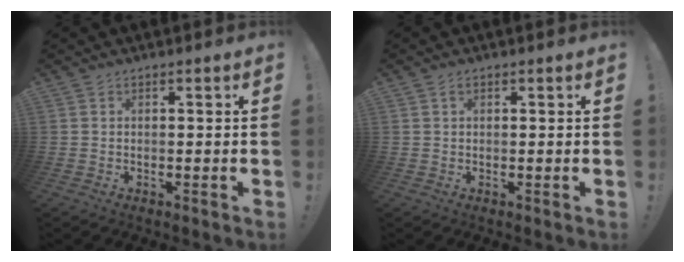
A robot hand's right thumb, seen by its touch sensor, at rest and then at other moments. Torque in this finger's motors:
{"motor_torque": [0.11, -0.08, 0.16, 0.08, 0.01]}